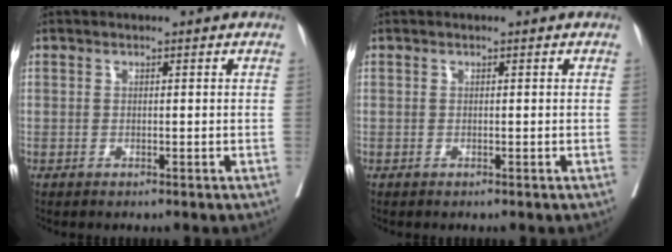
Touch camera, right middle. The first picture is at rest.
{"total": 0.0}